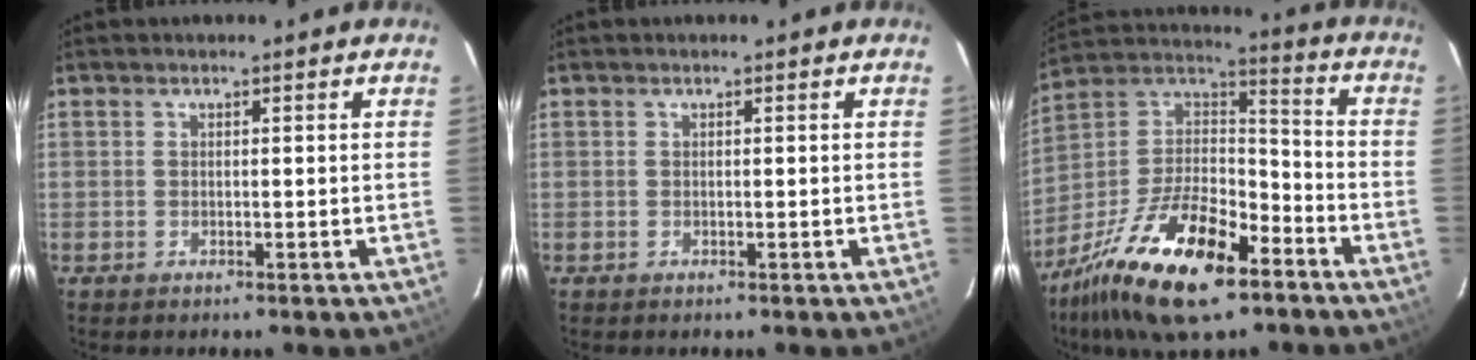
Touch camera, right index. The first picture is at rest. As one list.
[{"total": 0.0}, {"total": 23.4, "force": [-13.6, 9.8, 16.3], "torque": [-0.326, -0.008, -0.242]}]